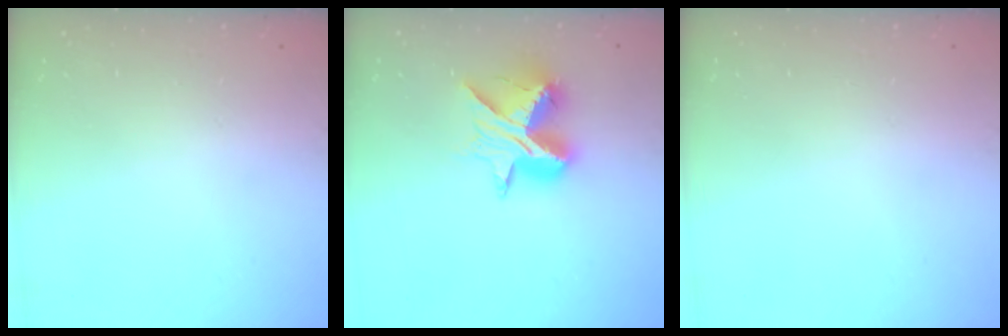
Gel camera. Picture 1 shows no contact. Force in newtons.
{"total": 13.0, "press": 13.0, "slide": 0.9}
{"total": 0.0}